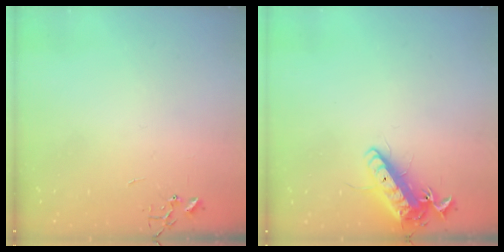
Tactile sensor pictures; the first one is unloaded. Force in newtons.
{"total": 13.6, "press": 13.4, "slide": 2.3}